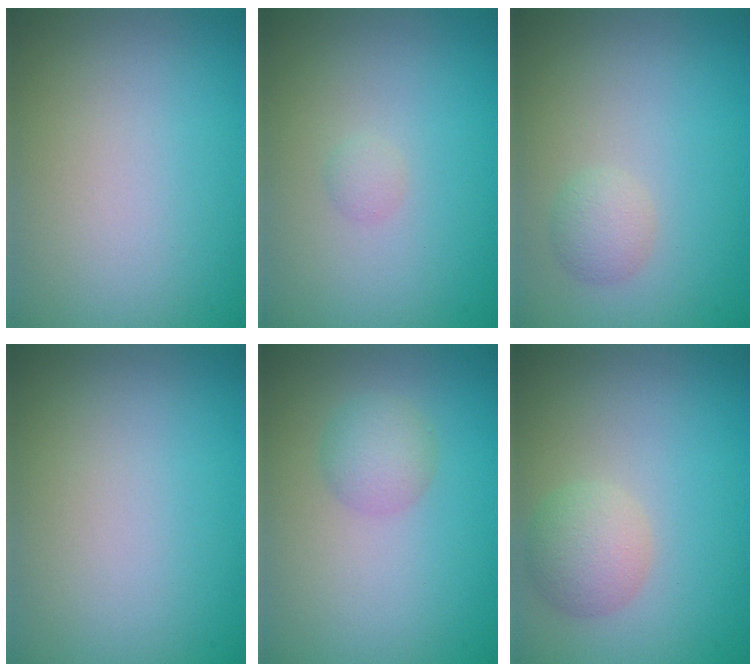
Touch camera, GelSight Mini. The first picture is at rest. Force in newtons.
{"total": 0.7, "press": 0.7, "slide": 0.0}
{"total": 1.6, "press": 1.6, "slide": 0.1}
{"total": 0.0}
{"total": 2.2, "press": 2.2, "slide": 0.1}
{"total": 3.0, "press": 3.0, "slide": 0.1}